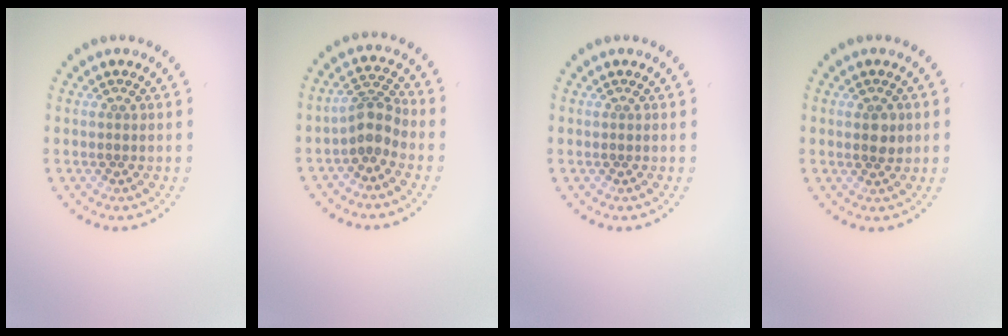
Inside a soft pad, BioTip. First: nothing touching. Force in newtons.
{"total": 2.7, "press": 2.0, "slide": 1.8}
{"total": 0.0}
{"total": 1.7, "press": 1.7, "slide": 0.3}